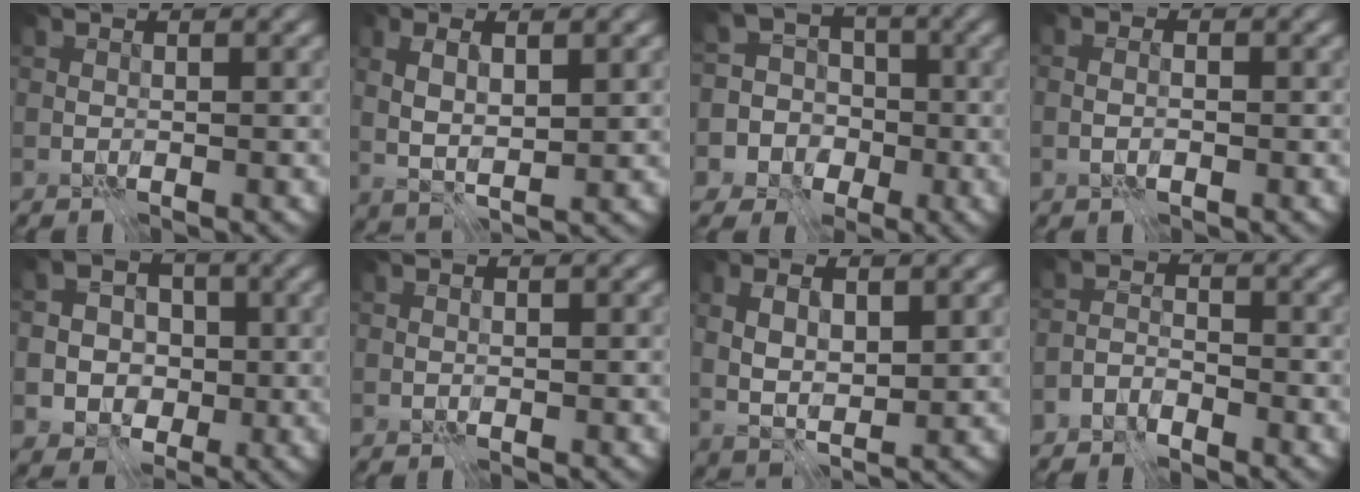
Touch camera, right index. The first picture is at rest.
{"total": 3.5, "force": [1.0, 1.1, 3.1], "torque": [-0.069, 0.000, 0.025]}
{"total": 10.0, "force": [-2.6, 9.5, 1.7], "torque": [-0.058, 0.017, -0.066]}
{"total": 1.4, "force": [-0.5, 0.7, 1.1], "torque": [-0.010, 0.005, -0.009]}
{"total": 5.7, "force": [-0.8, 5.3, 2.0], "torque": [-0.024, 0.021, -0.039]}
{"total": 0.0}
{"total": 4.1, "force": [1.2, 1.7, 3.5], "torque": [-0.074, -0.001, 0.028]}
{"total": 2.5, "force": [-2.4, 0.5, 0.4], "torque": [-0.005, 0.007, -0.057]}